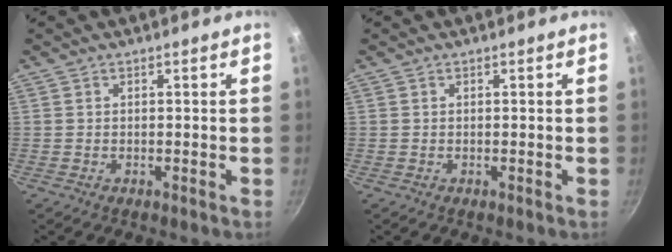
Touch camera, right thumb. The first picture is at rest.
{"total": 0.0}